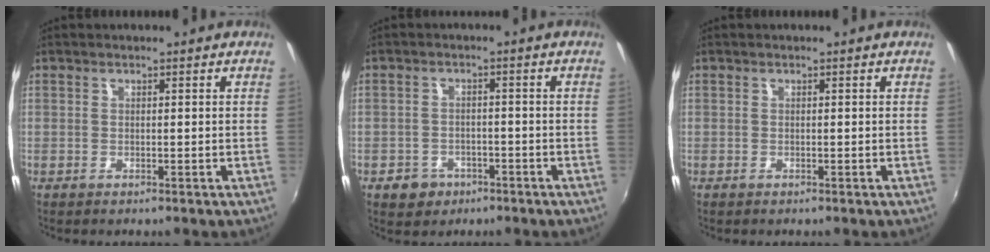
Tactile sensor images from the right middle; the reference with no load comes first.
{"total": 5.0, "force": [-2.8, 3.8, 1.4], "torque": [-0.048, 0.007, -0.038]}
{"total": 0.0}